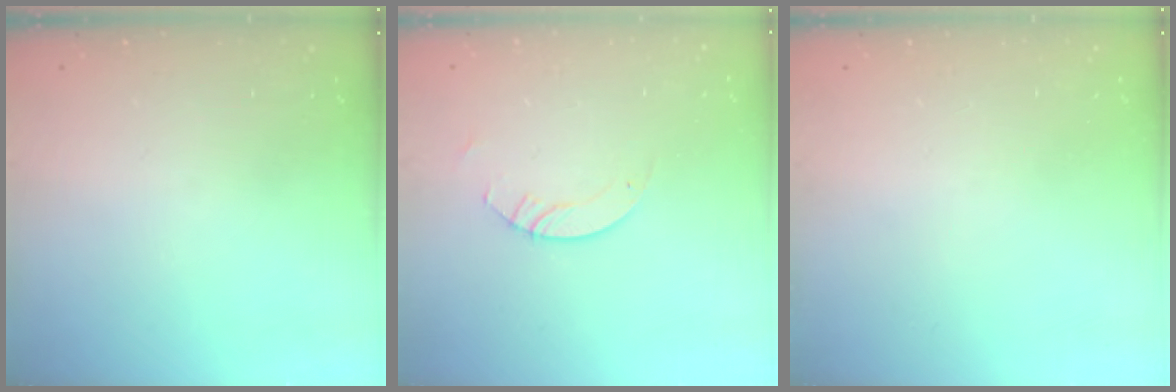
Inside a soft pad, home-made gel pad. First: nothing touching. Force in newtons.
{"total": 3.0, "press": 3.0, "slide": 0.3}
{"total": 0.0}